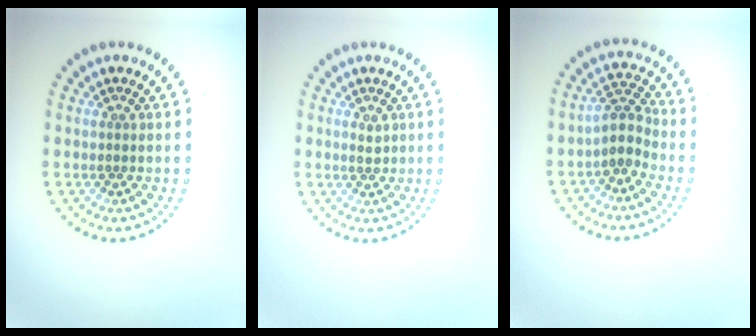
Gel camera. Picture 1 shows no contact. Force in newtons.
{"total": 1.0, "press": 1.0, "slide": 0.2}
{"total": 2.6, "press": 2.1, "slide": 1.6}